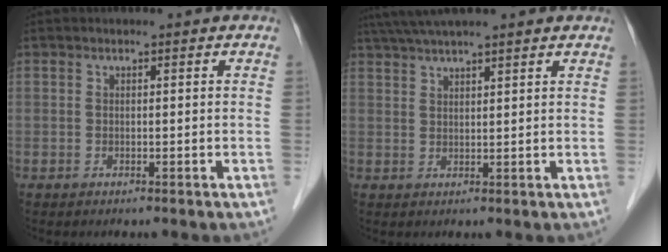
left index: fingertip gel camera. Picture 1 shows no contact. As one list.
[{"total": 9.5, "force": [8.0, 0.5, 5.1], "torque": [-0.089, 0.048, 0.119]}]